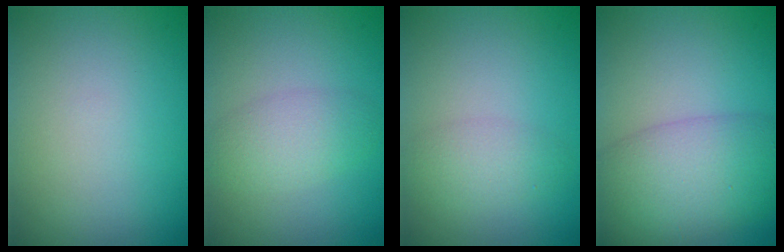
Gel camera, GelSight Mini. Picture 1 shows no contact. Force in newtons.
{"total": 3.0, "press": 3.0, "slide": 0.2}
{"total": 2.2, "press": 2.2, "slide": 0.1}
{"total": 7.3, "press": 7.3, "slide": 0.3}